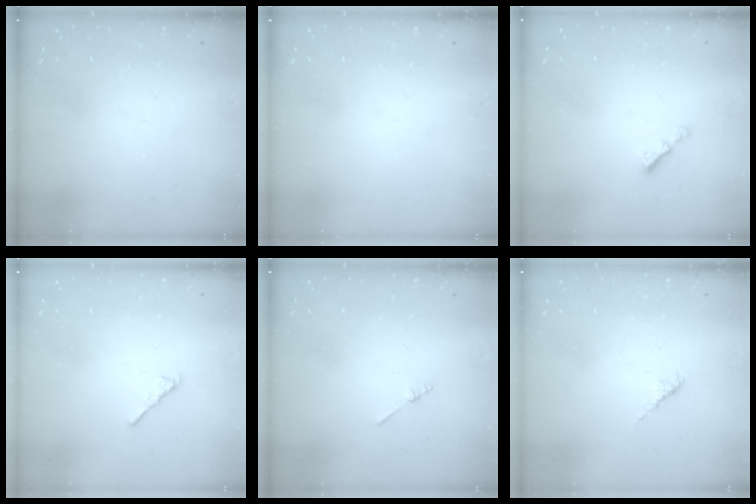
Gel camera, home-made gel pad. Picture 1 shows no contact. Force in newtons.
{"total": 0.0}
{"total": 2.1, "press": 2.1, "slide": 0.4}
{"total": 2.9, "press": 2.8, "slide": 0.7}
{"total": 1.3, "press": 1.3, "slide": 0.3}
{"total": 2.6, "press": 2.4, "slide": 0.7}